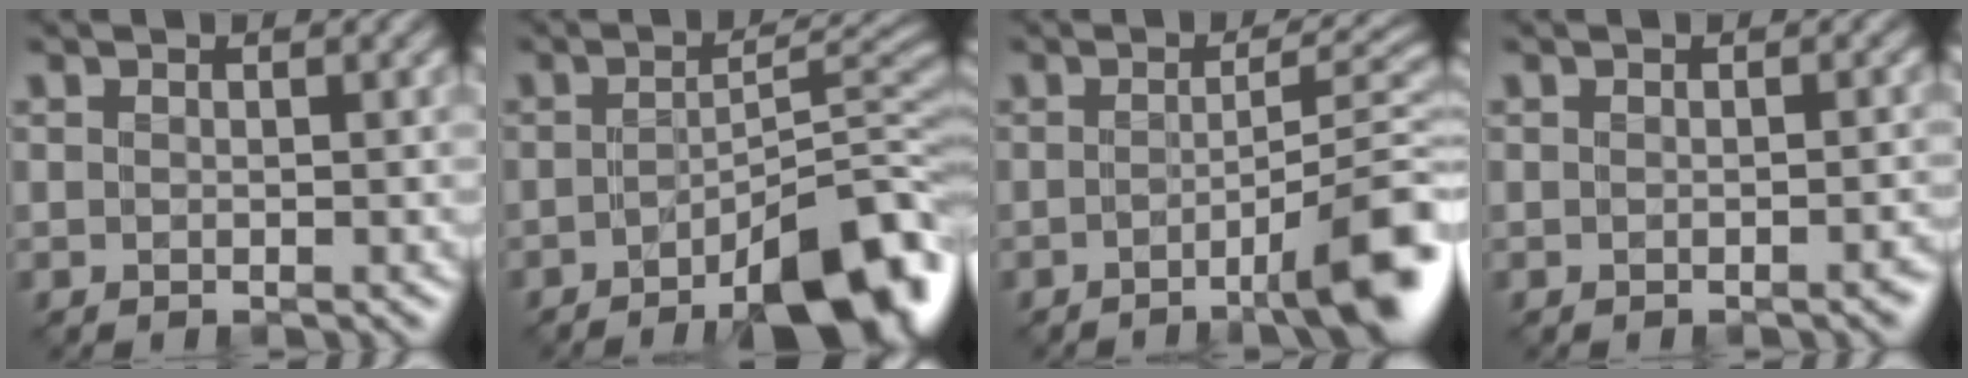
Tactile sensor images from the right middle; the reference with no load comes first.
{"total": 10.2, "force": [-5.9, 2.5, 7.9], "torque": [-0.100, 0.004, -0.081]}
{"total": 7.1, "force": [-3.1, 0.9, 6.4], "torque": [-0.076, 0.011, -0.050]}
{"total": 1.3, "force": [-0.7, 0.4, 1.0], "torque": [-0.006, 0.009, -0.009]}